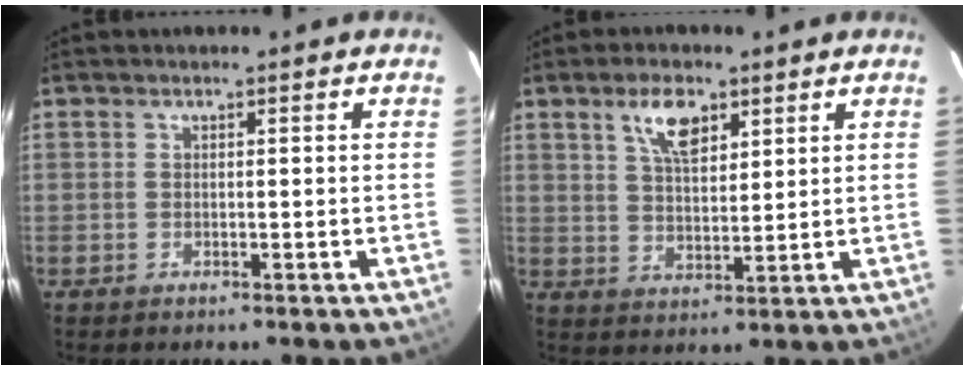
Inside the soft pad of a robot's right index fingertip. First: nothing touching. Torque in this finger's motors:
{"motor_torque": [0.61, 0.49, 0.16, 0.06]}